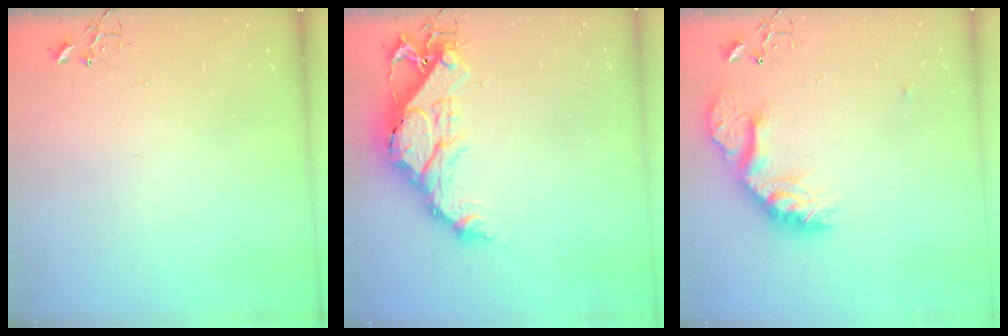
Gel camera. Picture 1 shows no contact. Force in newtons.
{"total": 16.7, "press": 16.6, "slide": 1.4}
{"total": 19.9, "press": 19.9, "slide": 1.3}